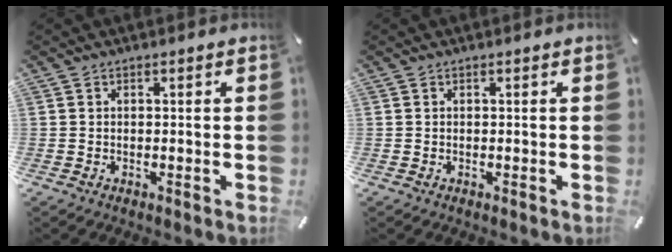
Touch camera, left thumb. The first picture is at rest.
{"total": 0.0}